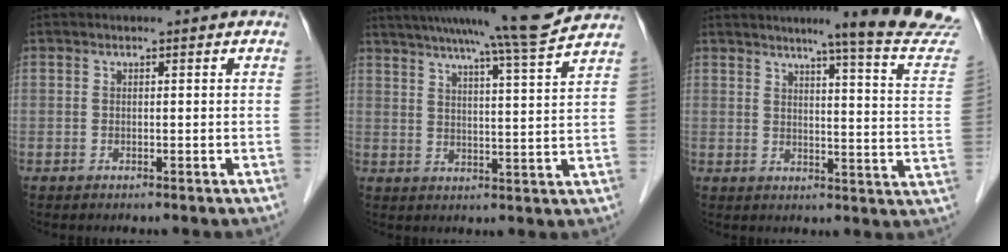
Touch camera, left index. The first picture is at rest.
{"total": 13.2, "force": [11.6, -1.6, 6.1], "torque": [-0.103, -0.009, 0.157]}
{"total": 16.6, "force": [15.0, -1.8, 6.9], "torque": [-0.084, -0.100, 0.162]}